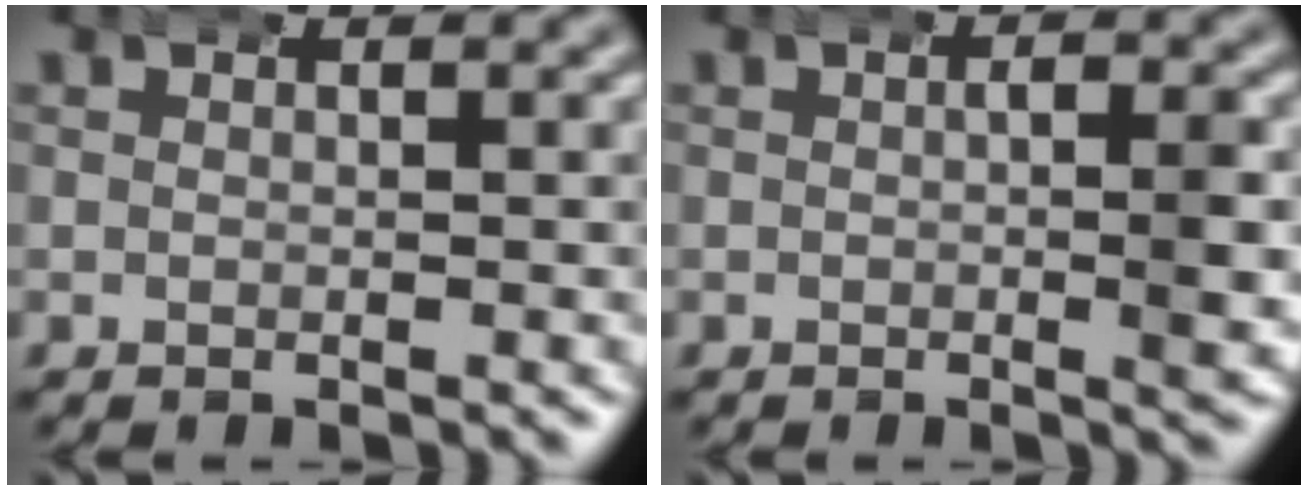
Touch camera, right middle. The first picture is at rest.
{"total": 2.8, "force": [0.1, 0.8, 2.7], "torque": [-0.032, 0.011, -0.008]}